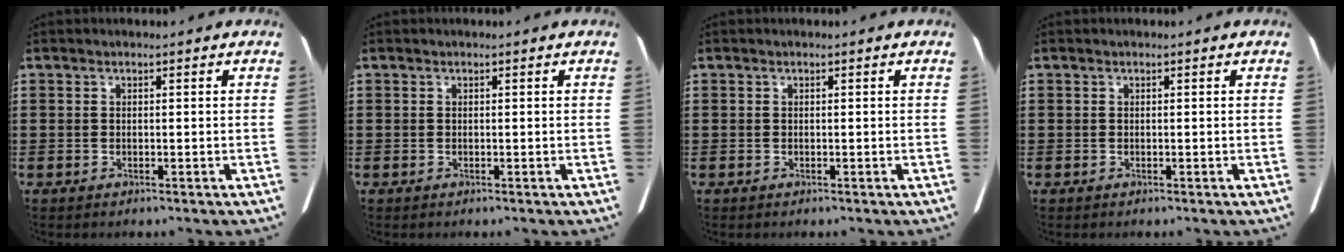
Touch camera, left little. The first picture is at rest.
{"total": 0.0}
{"total": 0.0}
{"total": 0.0}